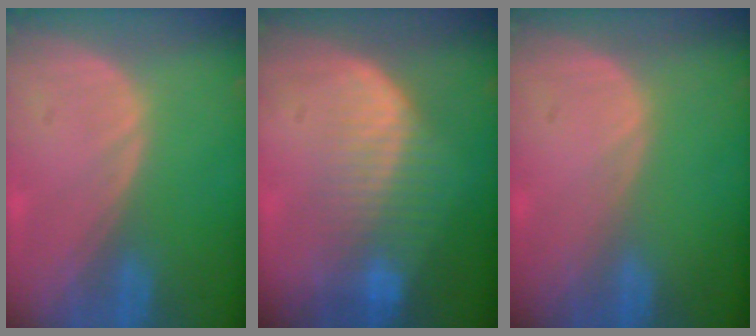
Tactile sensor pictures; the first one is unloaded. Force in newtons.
{"total": 7.8, "press": 6.9, "slide": 3.7}
{"total": 0.0}